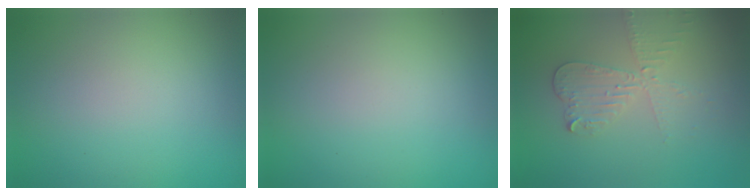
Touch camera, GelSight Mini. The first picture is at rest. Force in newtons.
{"total": 0.0}
{"total": 3.3, "press": 2.8, "slide": 1.6}